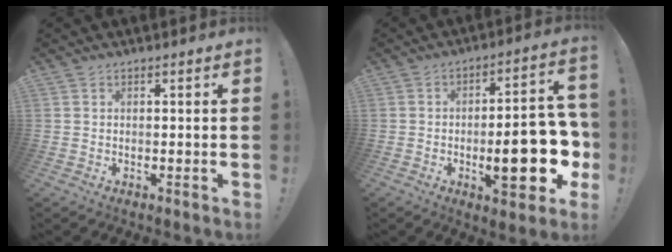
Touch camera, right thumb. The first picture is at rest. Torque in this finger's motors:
{"motor_torque": [2.22, 1.90, 0.95, -0.90, 0.05]}